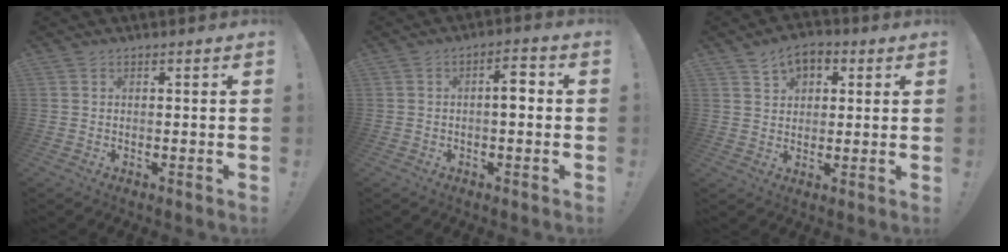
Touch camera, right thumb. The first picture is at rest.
{"total": 4.7, "force": [-0.2, 2.1, 4.2], "torque": [-0.054, 0.009, -0.010]}
{"total": 6.6, "force": [3.3, 4.6, 3.4], "torque": [-0.051, -0.006, 0.059]}